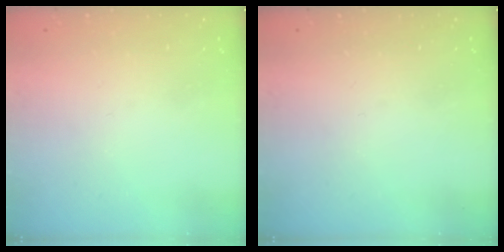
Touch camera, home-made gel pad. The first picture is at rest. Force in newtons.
{"total": 0.0}